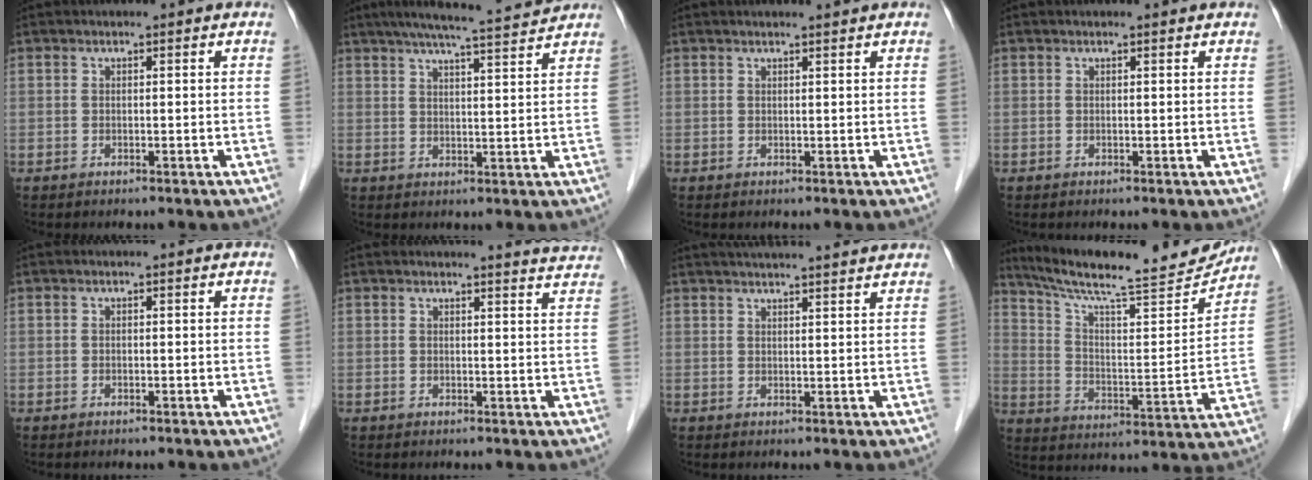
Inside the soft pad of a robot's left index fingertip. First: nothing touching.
{"total": 10.3, "force": [9.3, -0.7, 4.5], "torque": [-0.074, 0.012, 0.128]}
{"total": 2.0, "force": [1.9, -0.5, 0.6], "torque": [-0.011, 0.003, 0.027]}
{"total": 1.2, "force": [1.2, 0.0, 0.3], "torque": [-0.012, 0.006, 0.013]}
{"total": 0.0}
{"total": 6.0, "force": [5.9, -0.5, 1.0], "torque": [-0.015, -0.023, 0.048]}
{"total": 17.8, "force": [16.6, 0.4, 6.6], "torque": [-0.104, 0.009, 0.213]}
{"total": 21.1, "force": [19.1, 1.9, 8.6], "torque": [-0.143, -0.022, 0.285]}